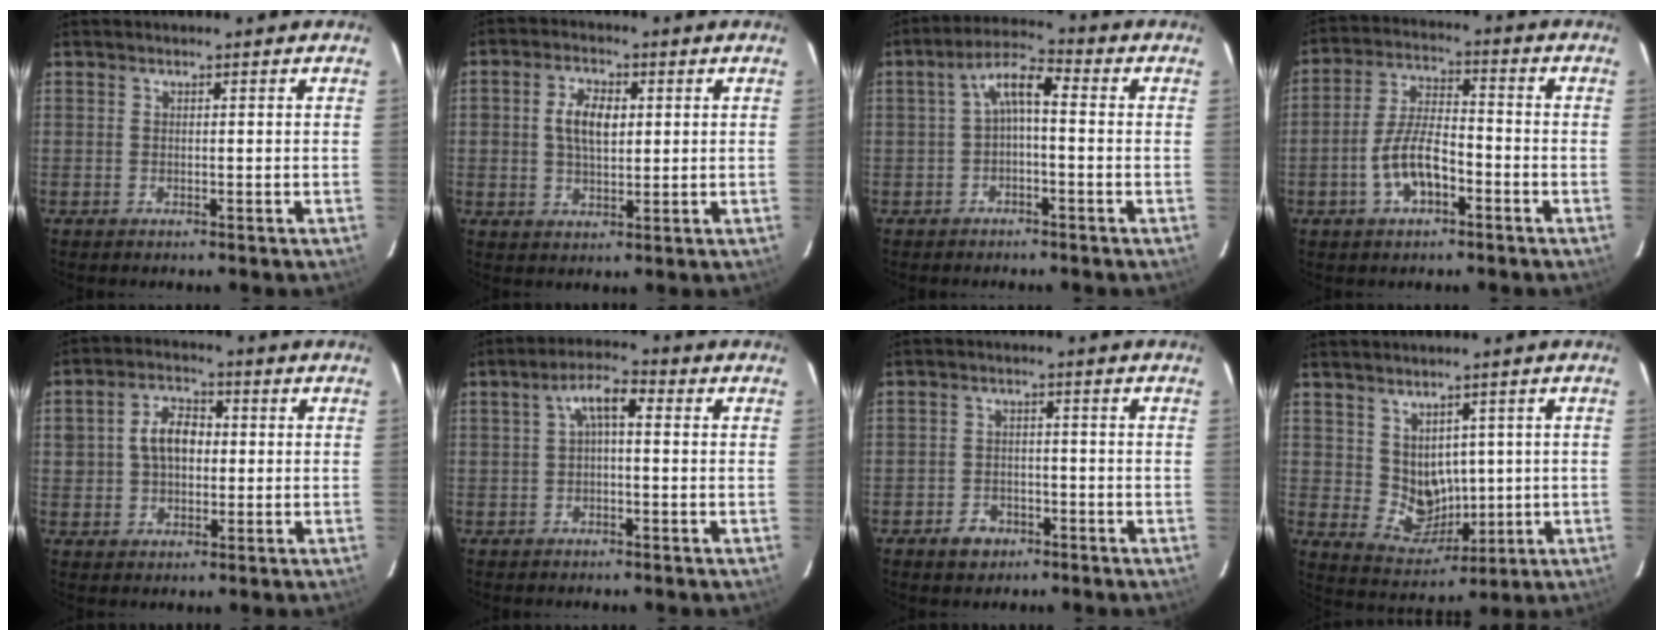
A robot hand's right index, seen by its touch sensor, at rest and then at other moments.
{"total": 6.3, "force": [1.0, 3.7, 5.0], "torque": [-0.094, 0.012, 0.020]}
{"total": 5.5, "force": [-0.7, 2.0, 5.1], "torque": [-0.103, 0.023, -0.012]}
{"total": 8.9, "force": [-3.7, 3.8, 7.1], "torque": [-0.145, 0.011, -0.063]}
{"total": 7.2, "force": [0.4, 5.2, 5.0], "torque": [-0.092, 0.024, 0.012]}
{"total": 4.9, "force": [0.4, 2.0, 4.5], "torque": [-0.083, 0.020, 0.009]}
{"total": 4.9, "force": [-3.1, 3.5, 1.5], "torque": [-0.045, 0.013, -0.044]}
{"total": 7.3, "force": [1.6, 6.4, 3.2], "torque": [-0.058, -0.002, 0.052]}